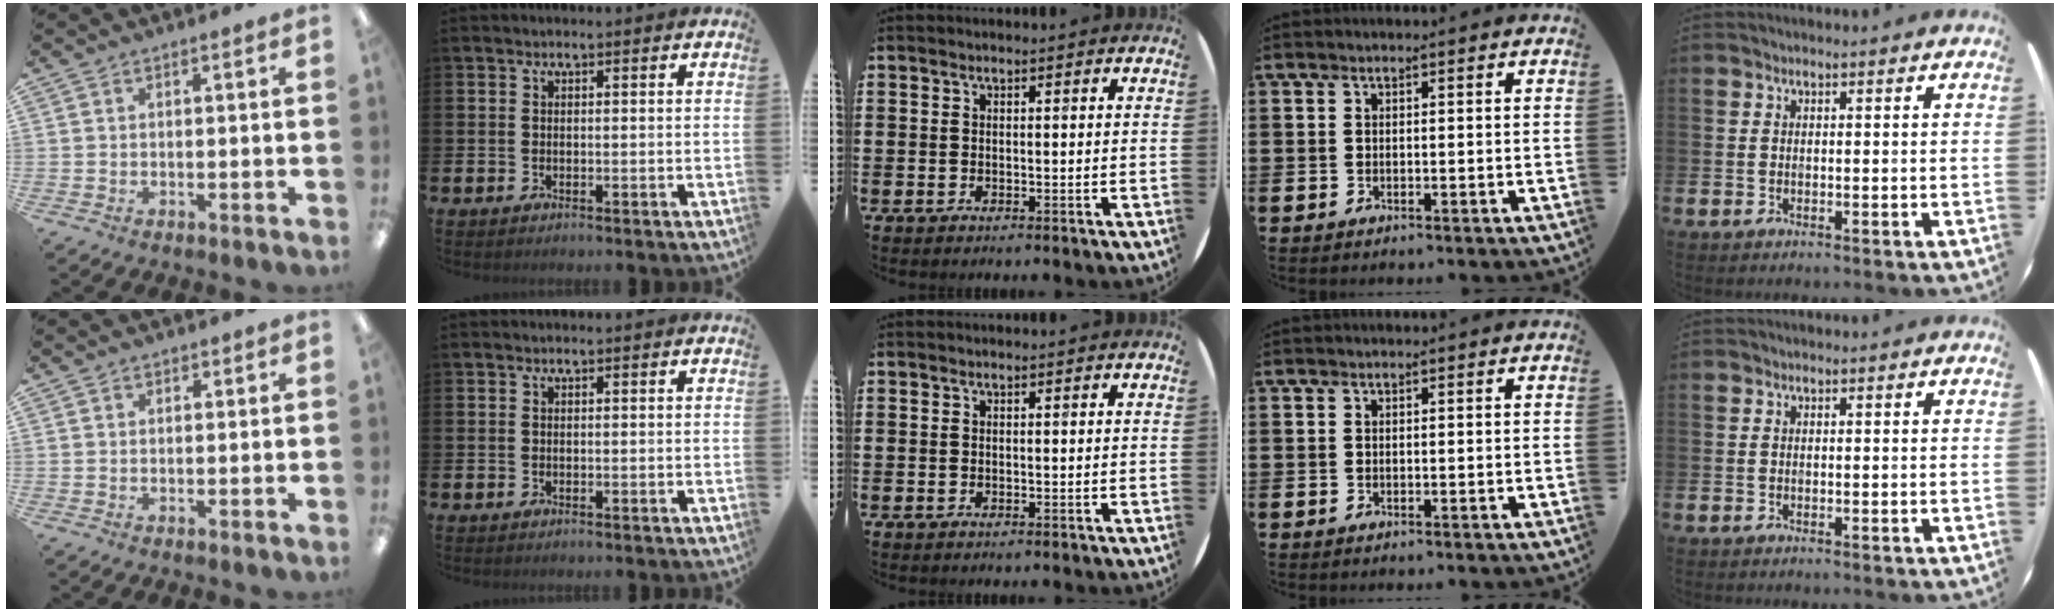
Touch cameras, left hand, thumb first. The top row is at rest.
{"thumb": {"total": 0.7, "force": [0.4, 0.5, 0.1], "torque": [0.006, 0.000, 0.005]}}